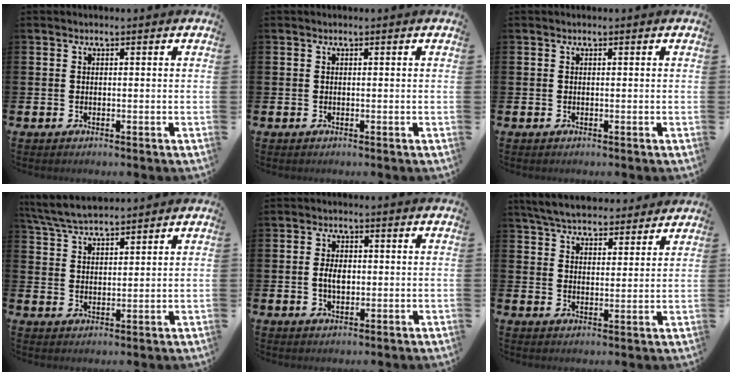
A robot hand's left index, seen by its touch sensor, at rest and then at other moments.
{"total": 0.0}
{"total": 0.0}
{"total": 5.5, "force": [5.3, 0.8, 1.3], "torque": [-0.043, -0.021, 0.098]}
{"total": 3.3, "force": [0.1, 2.0, 2.6], "torque": [-0.028, 0.000, -0.005]}
{"total": 6.1, "force": [5.9, 1.3, 1.0], "torque": [-0.035, -0.031, 0.105]}